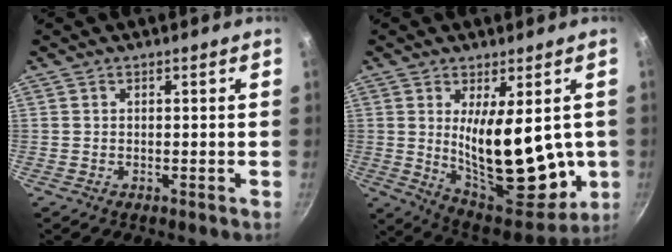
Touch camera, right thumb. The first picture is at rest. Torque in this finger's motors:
{"motor_torque": [1.01, 3.04, 1.96, -0.09, 0.50]}